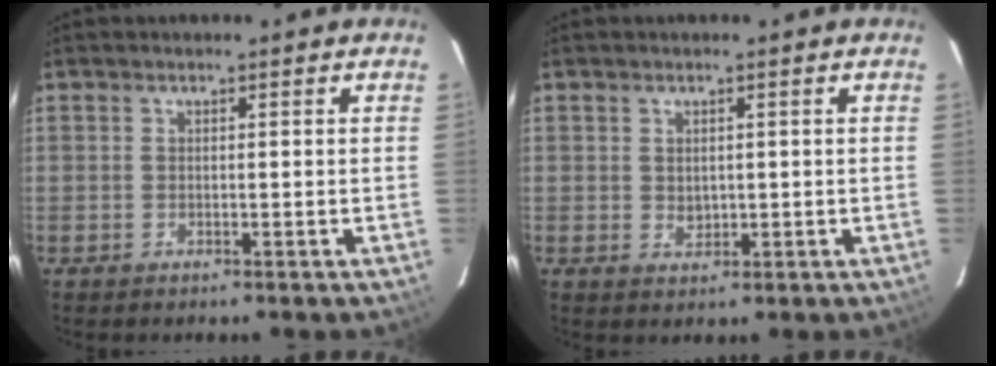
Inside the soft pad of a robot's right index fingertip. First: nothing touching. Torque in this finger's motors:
{"motor_torque": [-0.08, 0.02, -0.01, 0.00]}